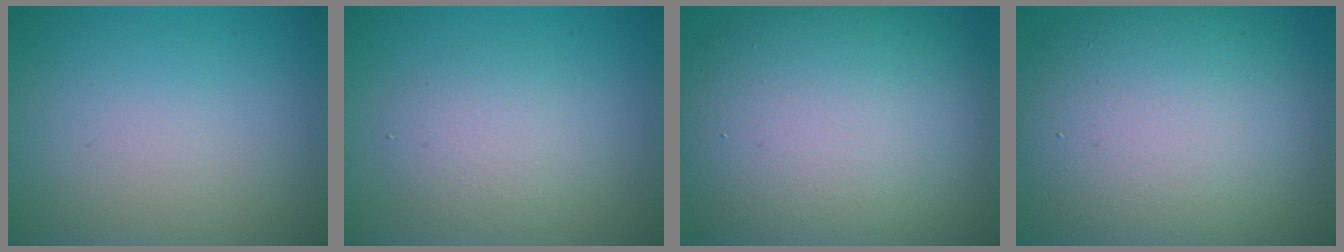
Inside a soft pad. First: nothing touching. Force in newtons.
{"total": 2.8, "press": 2.8, "slide": 0.2}
{"total": 15.2, "press": 15.1, "slide": 1.0}
{"total": 13.4, "press": 13.4, "slide": 1.2}